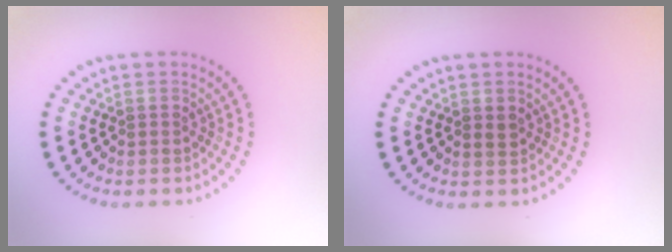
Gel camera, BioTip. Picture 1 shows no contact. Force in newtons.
{"total": 0.8, "press": 0.8, "slide": 0.3}